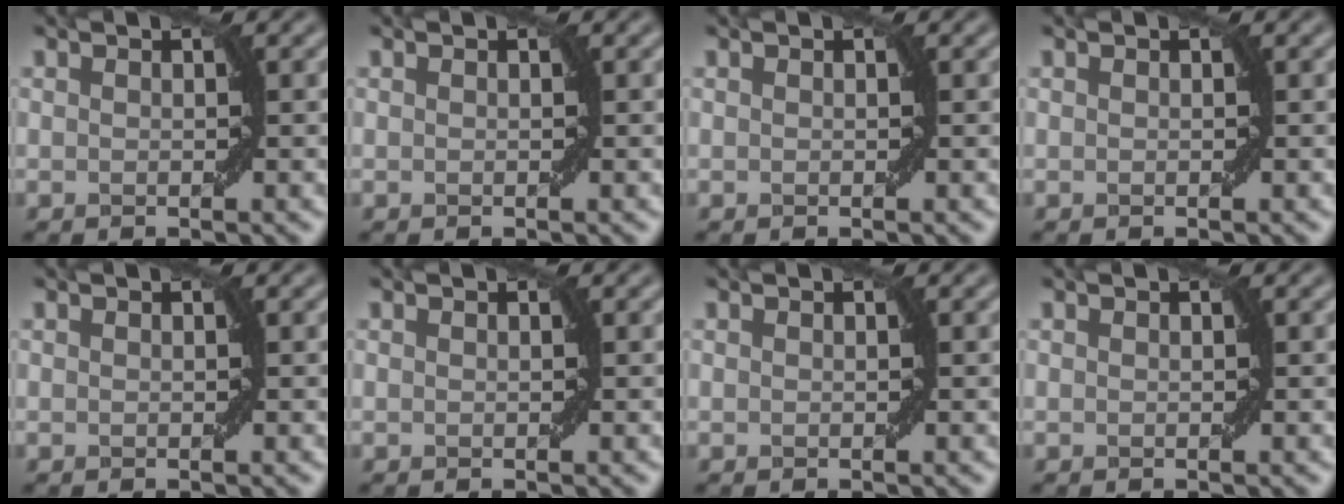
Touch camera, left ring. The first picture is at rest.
{"total": 0.0}
{"total": 0.0}
{"total": 0.0}
{"total": 0.0}
{"total": 0.0}
{"total": 0.0}
{"total": 0.0}